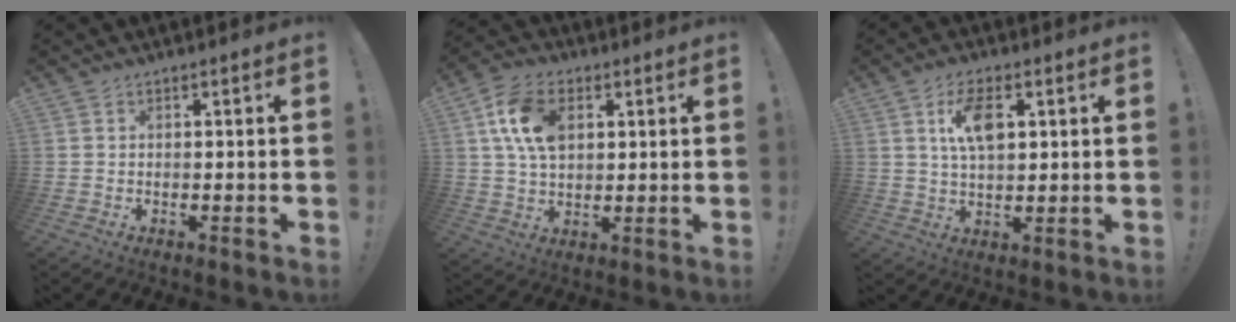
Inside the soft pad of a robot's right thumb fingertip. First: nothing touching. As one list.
[{"total": 13.2, "force": [4.0, 8.9, 8.9], "torque": [-0.167, 0.012, 0.079]}, {"total": 9.1, "force": [2.8, 4.4, 7.4], "torque": [-0.124, 0.001, 0.049]}]